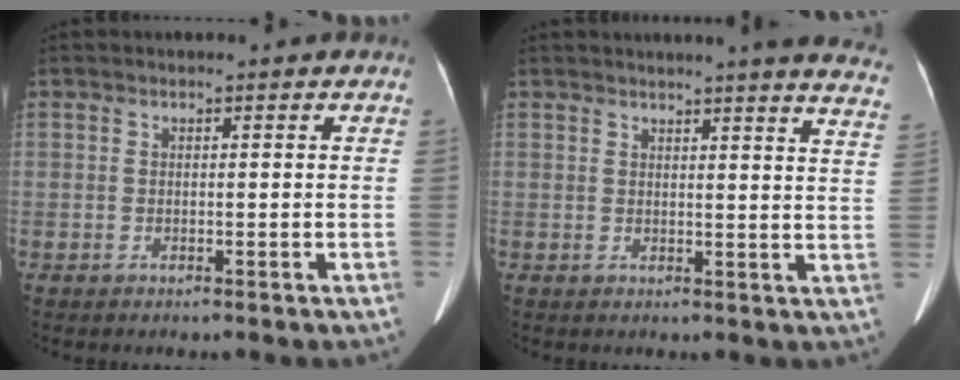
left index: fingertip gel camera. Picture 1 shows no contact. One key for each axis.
{"total": 15.3, "fx": 14.0, "fy": 0.0, "fz": 6.0, "tx": -0.063, "ty": -0.063, "tz": 0.139}